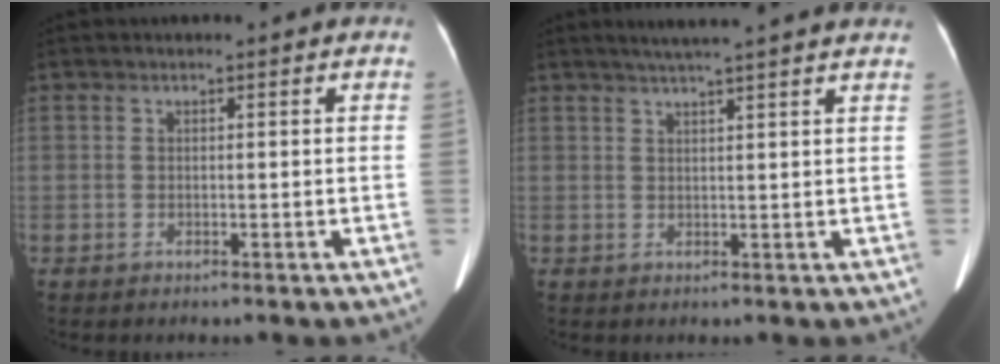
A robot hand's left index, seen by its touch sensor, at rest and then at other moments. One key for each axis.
{"total": 9.3, "fx": 7.9, "fy": -0.3, "fz": 4.9, "tx": -0.073, "ty": 0.028, "tz": 0.092}